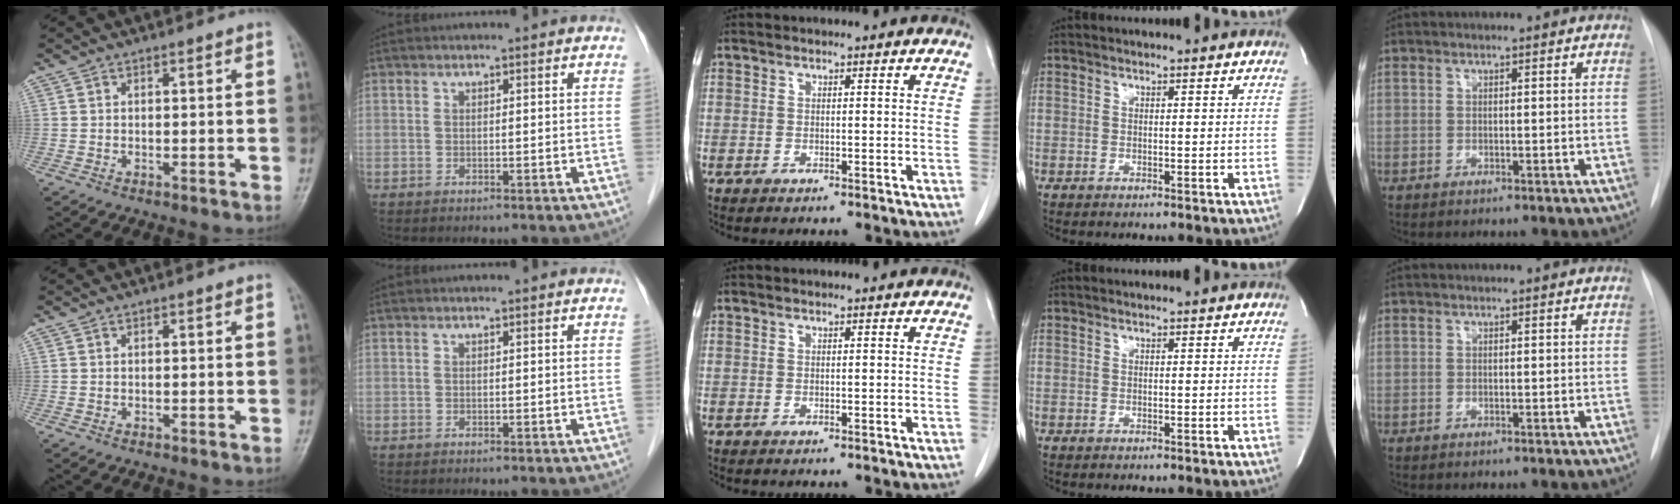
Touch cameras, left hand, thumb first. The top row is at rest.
{}